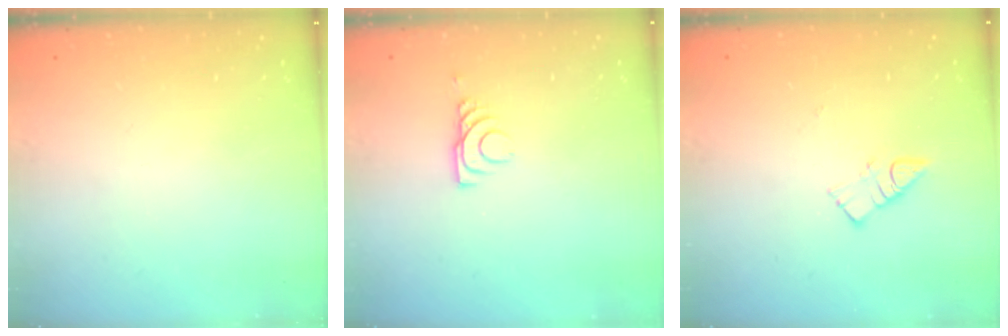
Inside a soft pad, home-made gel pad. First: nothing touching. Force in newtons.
{"total": 5.9, "press": 5.9, "slide": 0.9}
{"total": 5.9, "press": 5.9, "slide": 0.1}